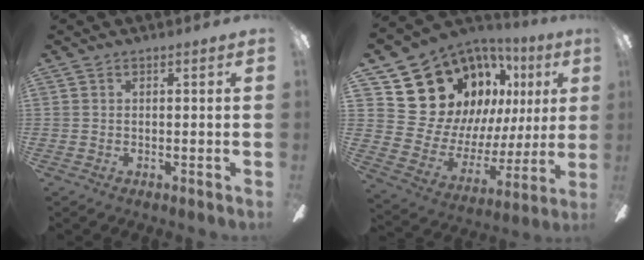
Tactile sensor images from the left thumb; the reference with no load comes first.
{"total": 20.6, "force": [12.8, 14.4, 7.3], "torque": [-0.138, -0.101, 0.271]}